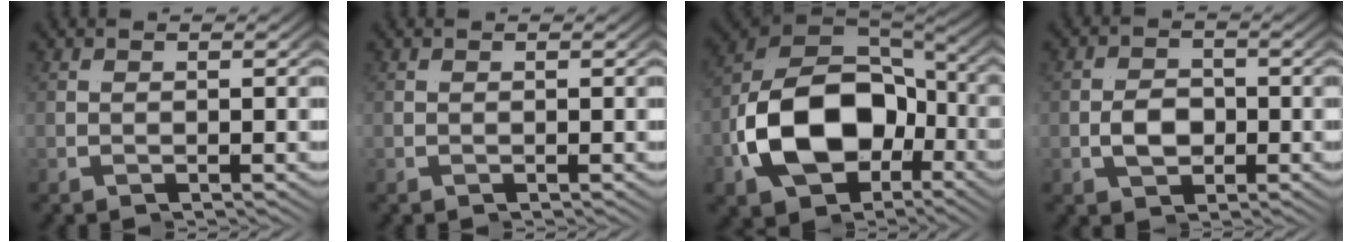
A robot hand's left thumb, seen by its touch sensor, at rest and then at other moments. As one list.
[{"total": 0.0}, {"total": 14.9, "force": [-3.7, 8.8, 11.4], "torque": [-0.256, -0.035, -0.043]}, {"total": 3.9, "force": [-0.1, 2.8, 2.7], "torque": [-0.056, -0.010, 0.004]}]